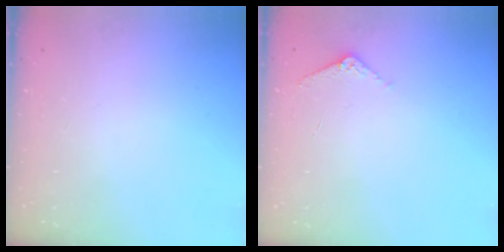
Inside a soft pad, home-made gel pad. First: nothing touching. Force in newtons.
{"total": 3.7, "press": 3.7, "slide": 0.4}